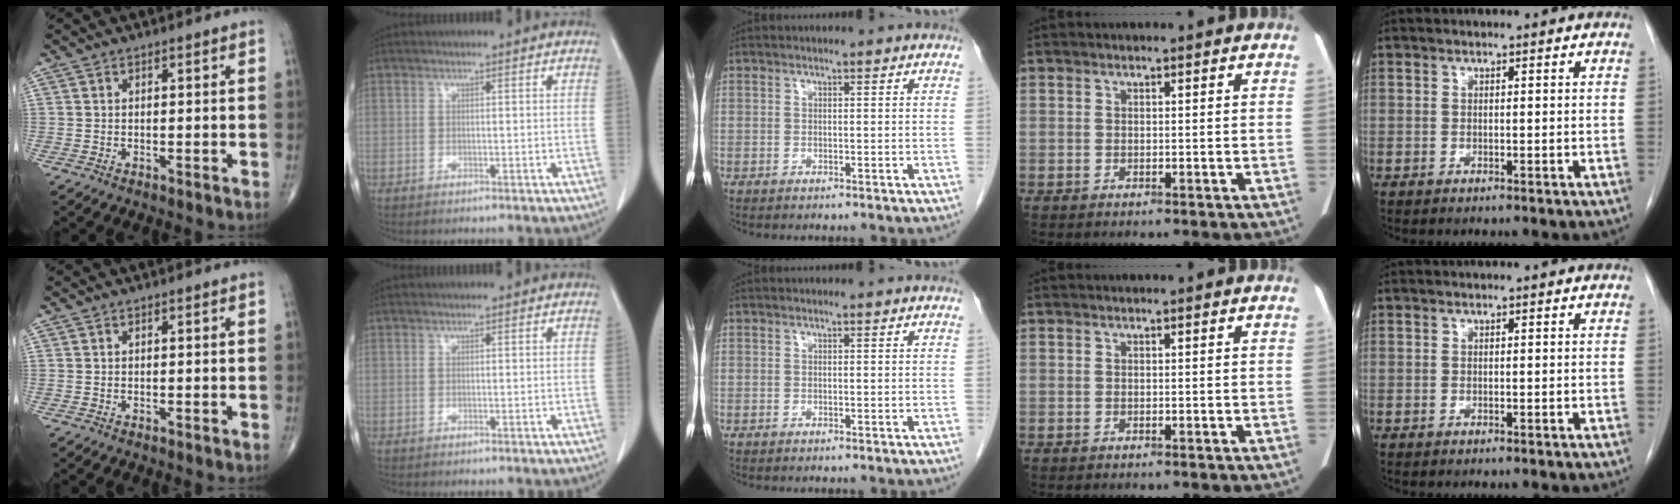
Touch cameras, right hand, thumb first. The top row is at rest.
{}